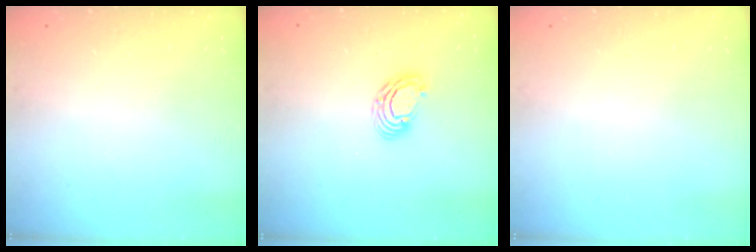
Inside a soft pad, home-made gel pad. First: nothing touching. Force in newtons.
{"total": 6.7, "press": 6.7, "slide": 0.6}
{"total": 0.0}